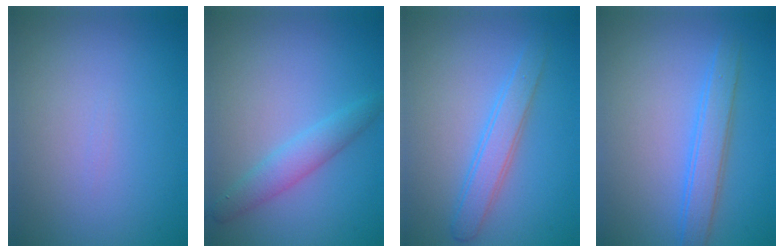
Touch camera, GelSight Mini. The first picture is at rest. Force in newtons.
{"total": 2.6, "press": 2.6, "slide": 0.1}
{"total": 2.8, "press": 2.8, "slide": 0.2}
{"total": 3.0, "press": 2.9, "slide": 0.2}